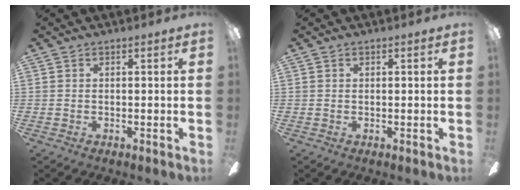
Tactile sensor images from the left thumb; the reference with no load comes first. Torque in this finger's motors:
{"motor_torque": [0.06, 0.03, -0.15, 0.28, 0.03]}